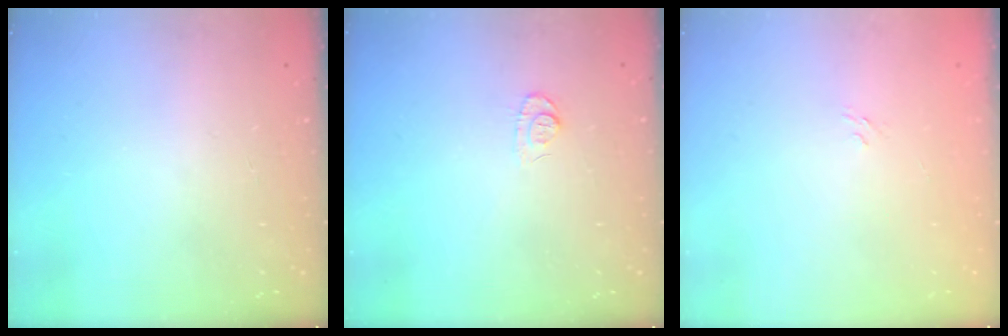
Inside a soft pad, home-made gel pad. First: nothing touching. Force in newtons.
{"total": 6.1, "press": 6.1, "slide": 0.7}
{"total": 2.7, "press": 2.4, "slide": 1.1}